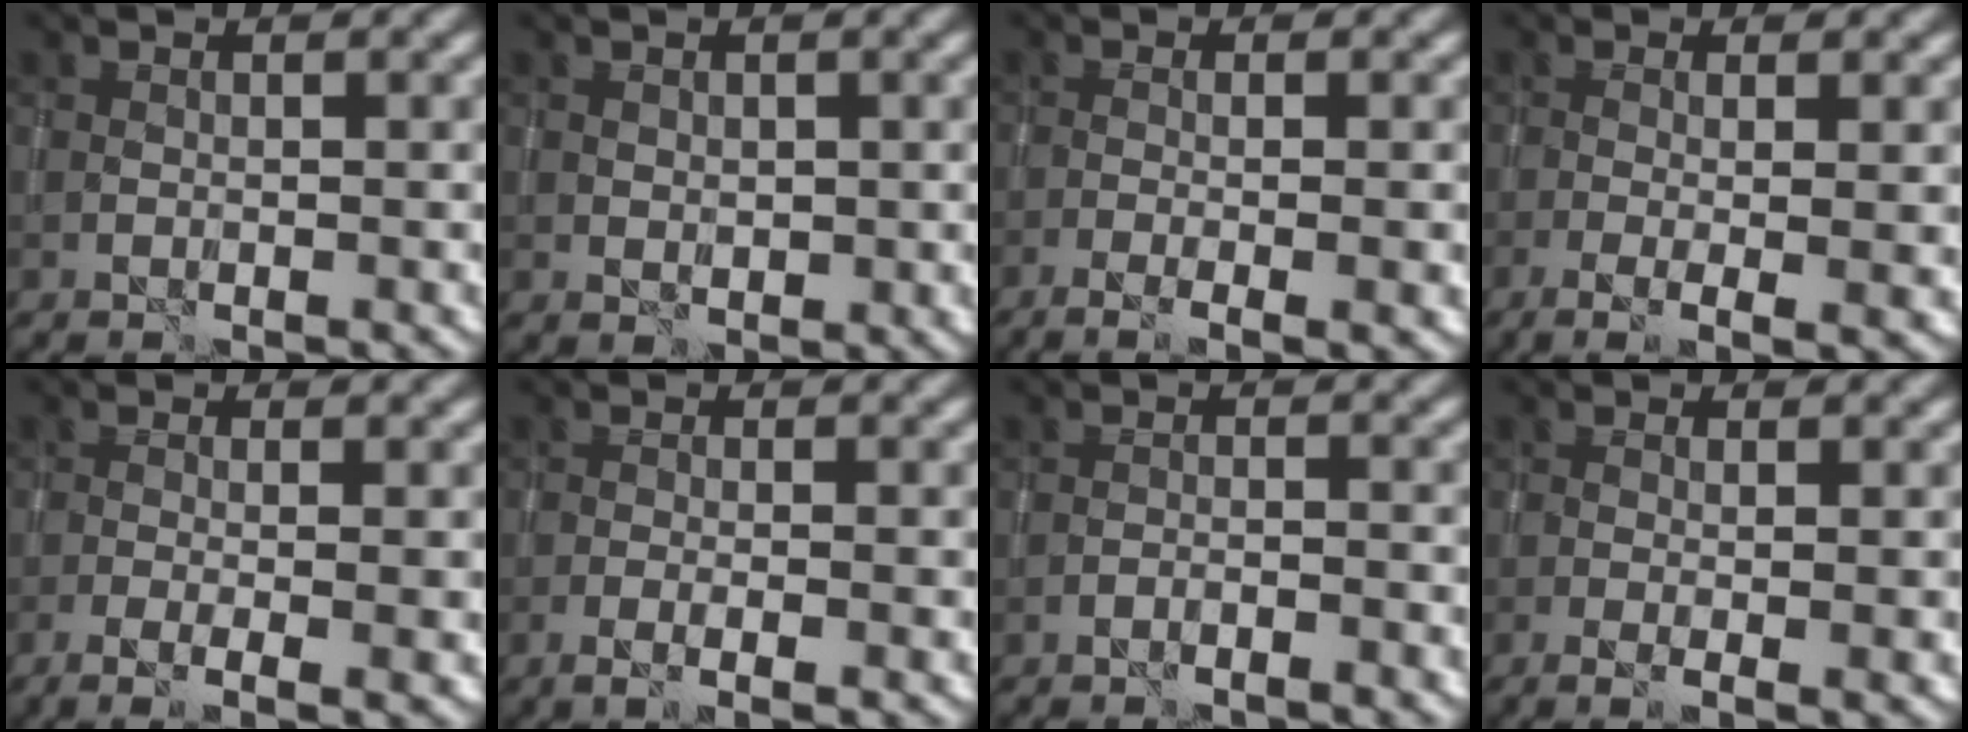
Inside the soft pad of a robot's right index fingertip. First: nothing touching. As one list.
[{"total": 1.1, "force": [0.1, 0.8, 0.7], "torque": [-0.014, -0.006, 0.007]}, {"total": 4.9, "force": [-1.5, 1.6, 4.4], "torque": [-0.057, -0.002, -0.028]}, {"total": 5.6, "force": [-1.0, 1.7, 5.3], "torque": [-0.074, -0.009, -0.013]}, {"total": 5.1, "force": [-1.4, 1.6, 4.7], "torque": [-0.072, -0.008, -0.025]}, {"total": 3.1, "force": [-1.2, 0.8, 2.7], "torque": [-0.050, -0.003, -0.025]}, {"total": 2.4, "force": [-1.7, 0.5, 1.7], "torque": [-0.032, 0.014, -0.030]}, {"total": 3.8, "force": [-0.6, 1.1, 3.6], "torque": [-0.052, -0.004, -0.011]}]